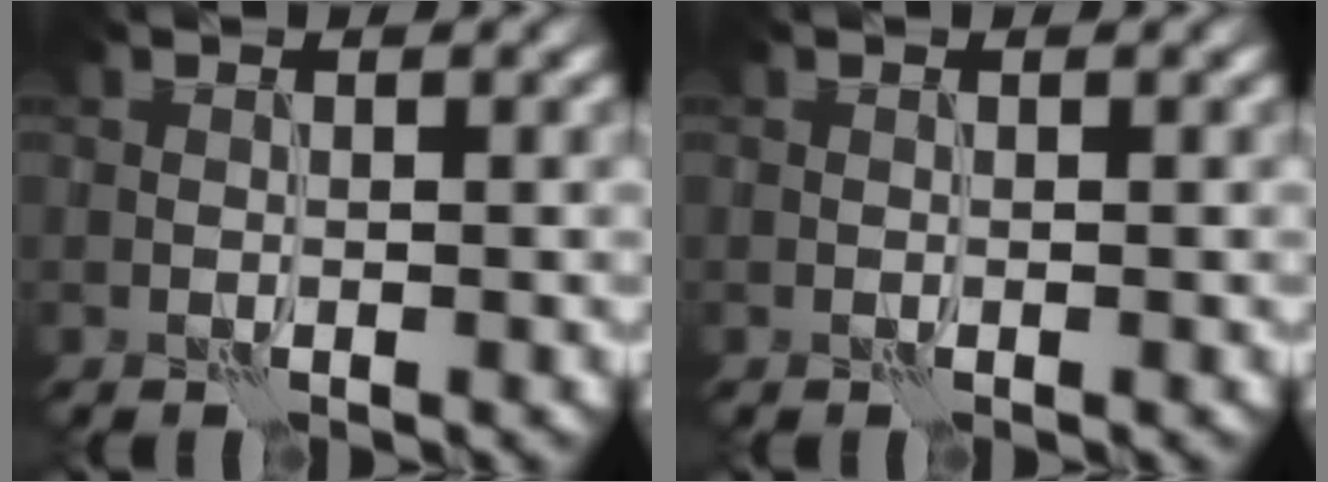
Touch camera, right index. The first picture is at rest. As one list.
[{"total": 0.0}]